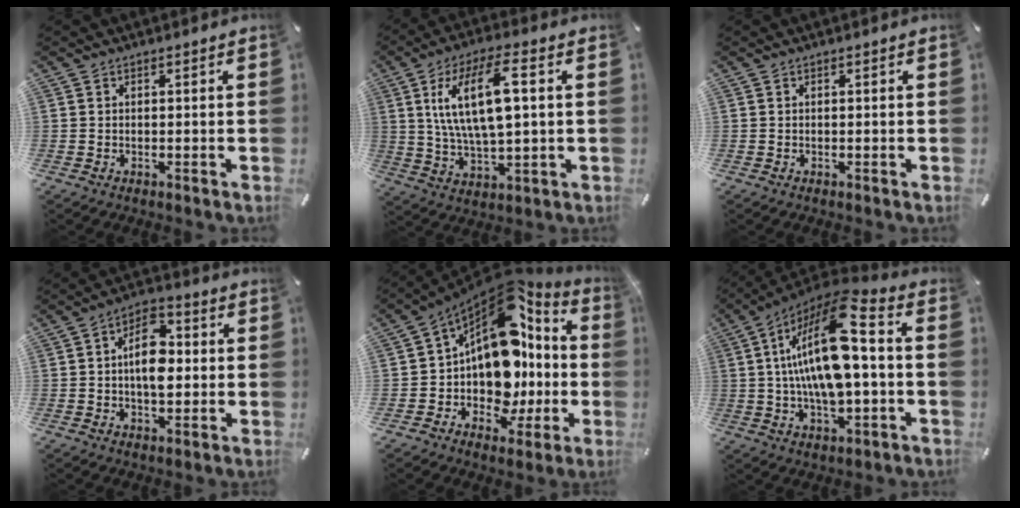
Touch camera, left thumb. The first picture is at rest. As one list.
[{"total": 15.3, "force": [4.0, 6.1, 13.4], "torque": [-0.271, 0.004, 0.067]}, {"total": 0.0}, {"total": 9.9, "force": [0.1, 6.1, 7.9], "torque": [-0.117, 0.006, -0.002]}, {"total": 18.4, "force": [4.0, 12.7, 12.6], "torque": [-0.210, -0.058, 0.072]}, {"total": 18.9, "force": [1.5, 7.9, 17.1], "torque": [-0.337, -0.012, 0.017]}]